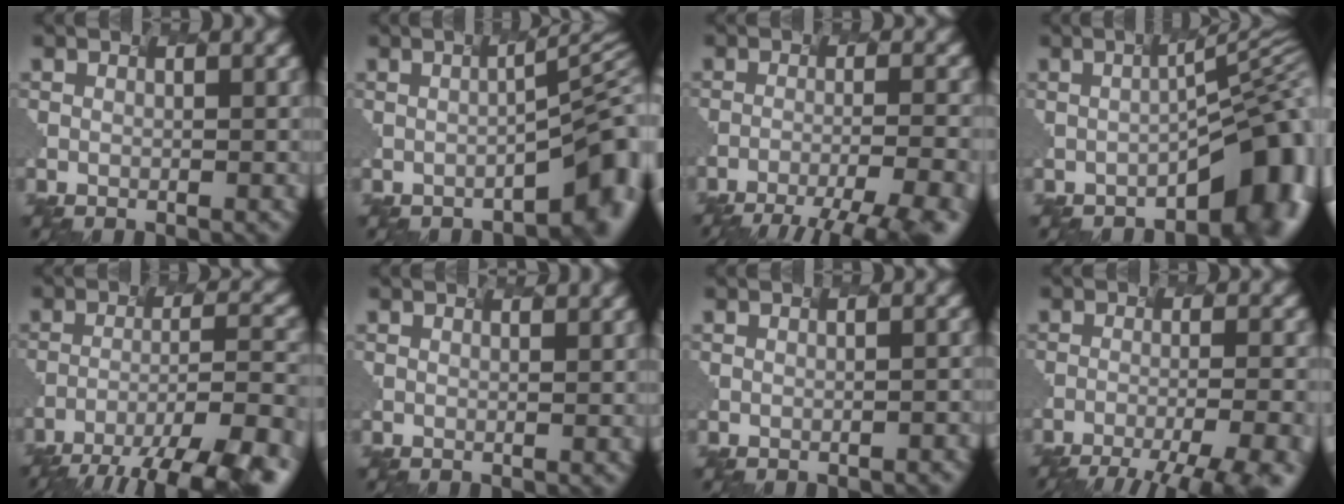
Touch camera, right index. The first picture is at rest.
{"total": 6.7, "force": [-2.0, 1.6, 6.1], "torque": [-0.068, 0.008, -0.023]}
{"total": 9.9, "force": [-7.8, 2.2, 5.8], "torque": [-0.074, -0.012, -0.081]}
{"total": 8.1, "force": [-3.5, 2.3, 6.9], "torque": [-0.081, 0.005, -0.047]}
{"total": 12.9, "force": [-10.4, 2.3, 7.3], "torque": [-0.108, -0.006, -0.132]}
{"total": 1.5, "force": [1.3, 0.6, 0.3], "torque": [0.008, 0.003, -0.001]}
{"total": 1.5, "force": [-0.3, 0.8, 1.3], "torque": [0.007, 0.013, 0.002]}
{"total": 10.7, "force": [-7.9, 3.0, 6.7], "torque": [-0.073, -0.010, -0.078]}